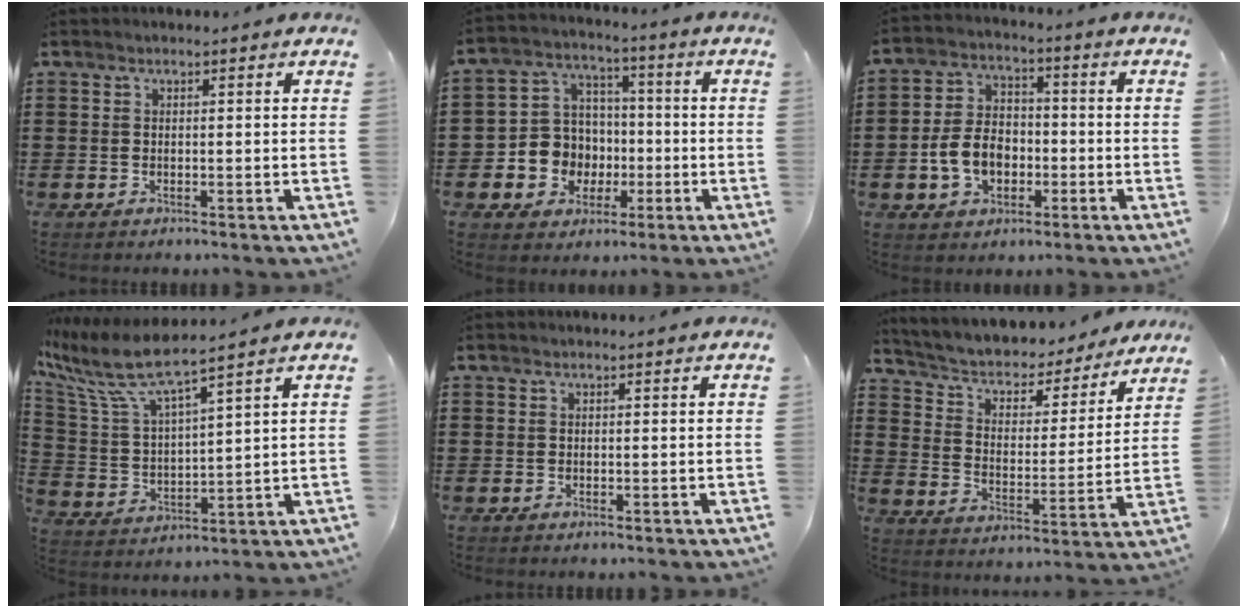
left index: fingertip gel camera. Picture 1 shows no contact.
{"total": 8.1, "force": [-1.5, 7.8, 1.8], "torque": [-0.074, 0.010, -0.023]}
{"total": 7.6, "force": [-2.2, 5.4, 4.8], "torque": [-0.109, 0.004, -0.047]}
{"total": 7.9, "force": [6.5, 0.6, 4.6], "torque": [-0.125, -0.042, 0.104]}
{"total": 0.0}
{"total": 3.9, "force": [3.3, 1.7, 1.4], "torque": [-0.047, -0.024, 0.047]}